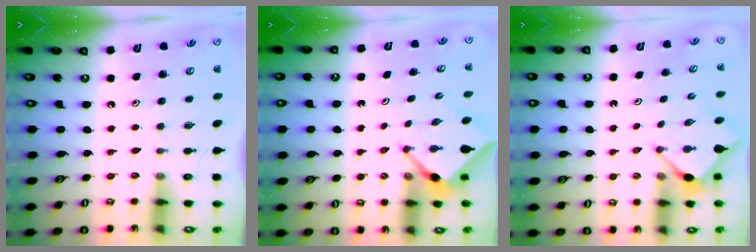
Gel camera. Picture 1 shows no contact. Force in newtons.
{"total": 3.1, "press": 3.1, "slide": 0.3}
{"total": 2.8, "press": 2.8, "slide": 0.3}